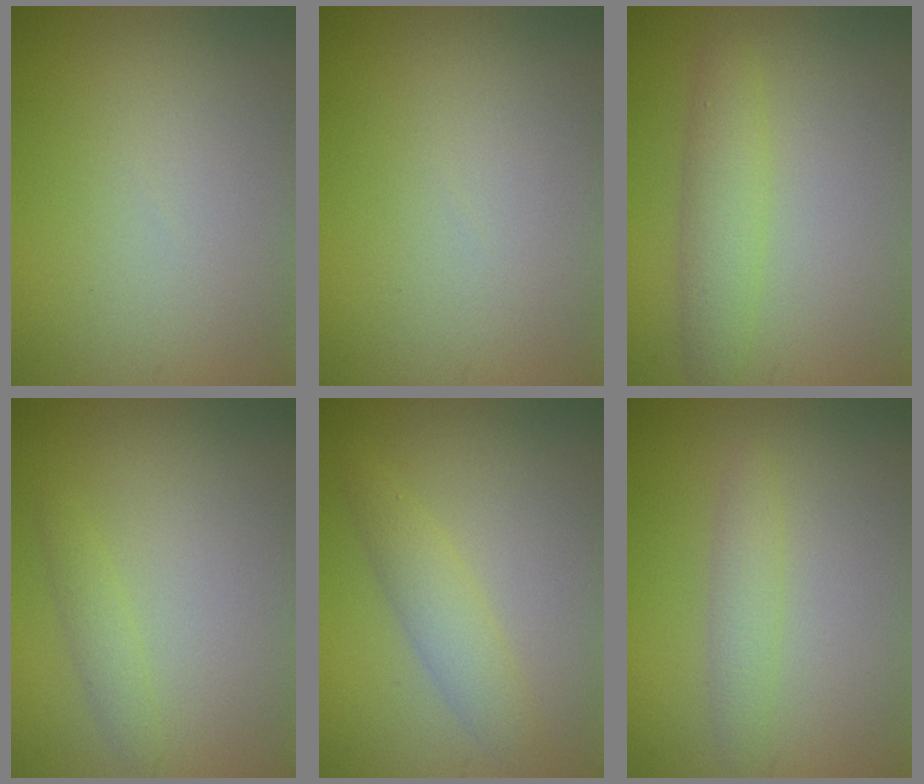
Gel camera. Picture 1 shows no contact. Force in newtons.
{"total": 0.0}
{"total": 2.9, "press": 2.9, "slide": 0.1}
{"total": 1.3, "press": 1.3, "slide": 0.1}
{"total": 2.7, "press": 2.7, "slide": 0.1}
{"total": 1.8, "press": 1.8, "slide": 0.2}